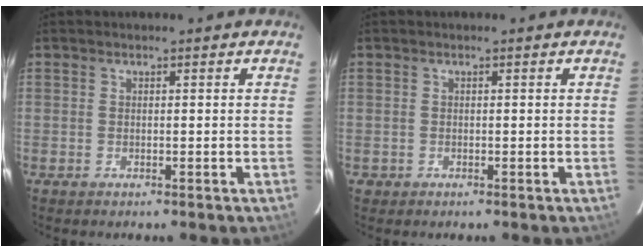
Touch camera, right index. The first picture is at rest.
{"total": 1.0, "force": [-0.4, 0.9, 0.0], "torque": [0.001, 0.003, -0.004]}